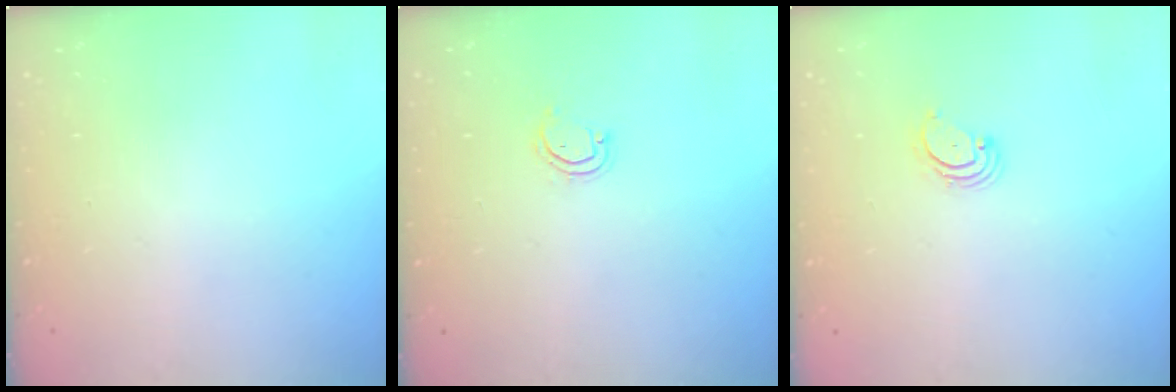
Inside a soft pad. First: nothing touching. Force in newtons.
{"total": 3.4, "press": 3.4, "slide": 0.2}
{"total": 2.7, "press": 2.7, "slide": 0.3}